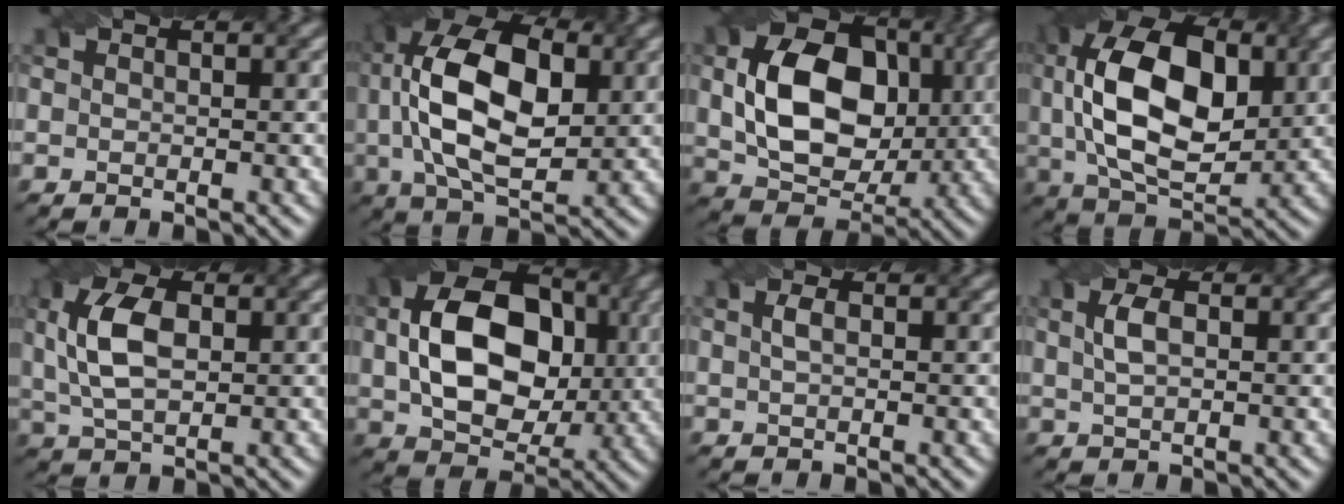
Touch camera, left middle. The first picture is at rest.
{"total": 13.3, "force": [1.8, 7.0, 11.2], "torque": [-0.215, 0.019, 0.026]}
{"total": 10.4, "force": [1.0, 7.4, 7.2], "torque": [-0.146, 0.000, 0.025]}
{"total": 13.6, "force": [1.9, 8.0, 10.8], "torque": [-0.212, 0.011, 0.036]}
{"total": 6.3, "force": [1.2, 3.5, 5.1], "torque": [-0.113, 0.011, 0.022]}
{"total": 12.4, "force": [1.2, 8.6, 8.8], "torque": [-0.168, -0.001, 0.026]}
{"total": 1.0, "force": [0.2, 0.4, 0.9], "torque": [-0.022, 0.005, 0.005]}
{"total": 2.2, "force": [0.5, 1.1, 1.9], "torque": [-0.045, 0.004, 0.010]}